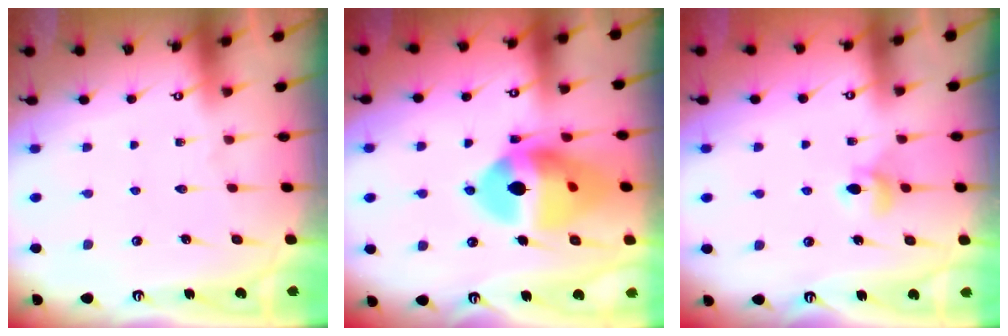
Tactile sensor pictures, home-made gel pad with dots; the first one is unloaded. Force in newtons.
{"total": 18.2, "press": 18.0, "slide": 2.0}
{"total": 5.5, "press": 5.4, "slide": 0.6}